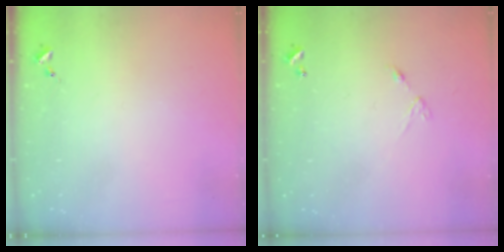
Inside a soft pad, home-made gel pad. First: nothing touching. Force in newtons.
{"total": 5.9, "press": 5.9, "slide": 0.4}